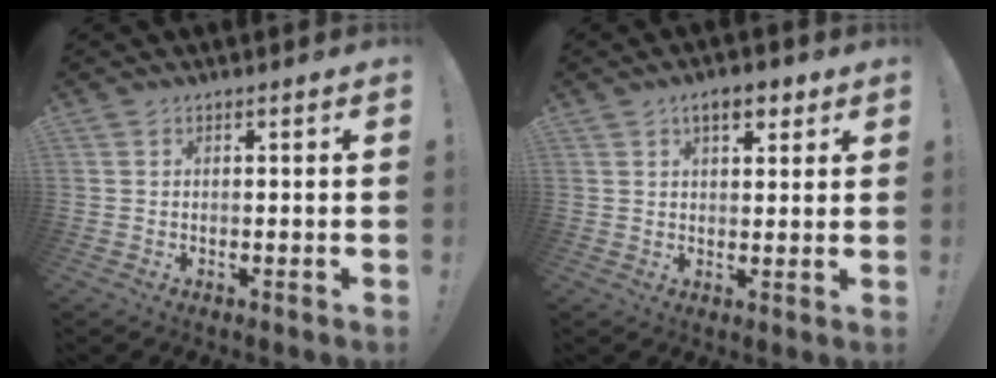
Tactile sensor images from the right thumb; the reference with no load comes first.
{"total": 6.0, "force": [3.3, 2.9, 4.1], "torque": [-0.061, -0.002, 0.055]}